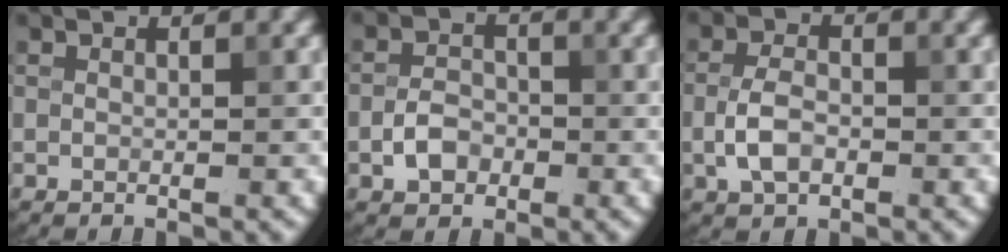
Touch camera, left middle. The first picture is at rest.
{"total": 2.6, "force": [-1.0, 1.9, 1.4], "torque": [-0.024, 0.004, -0.025]}
{"total": 3.2, "force": [-0.9, 1.9, 2.4], "torque": [-0.049, 0.002, -0.021]}